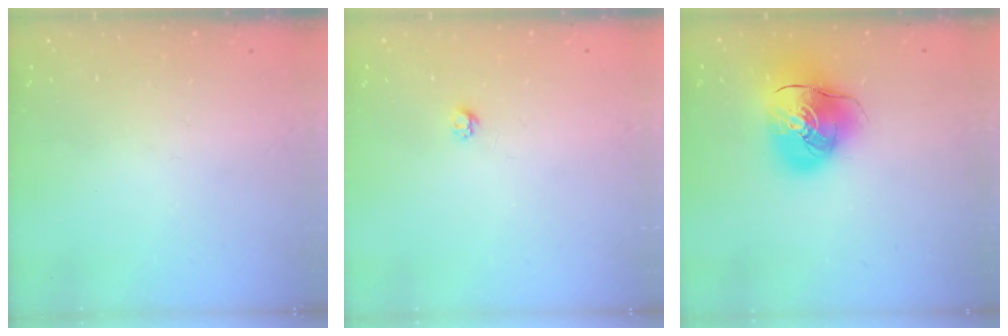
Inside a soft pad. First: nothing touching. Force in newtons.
{"total": 2.7, "press": 2.7, "slide": 0.4}
{"total": 14.9, "press": 14.7, "slide": 2.5}